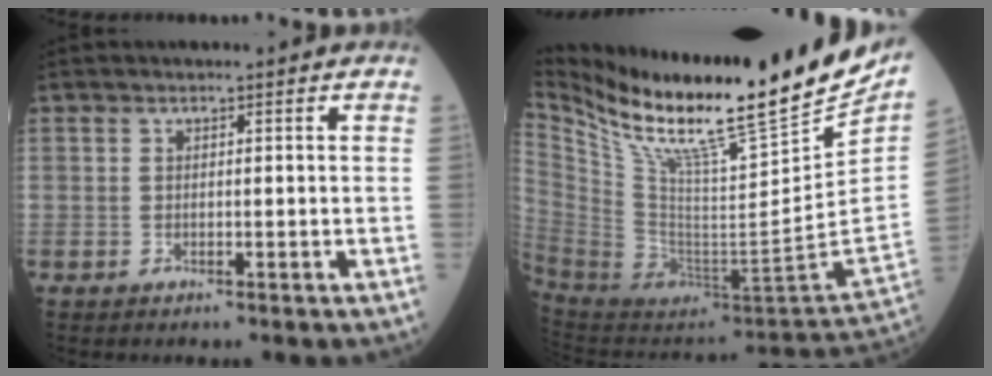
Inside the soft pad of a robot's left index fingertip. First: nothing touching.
{"total": 31.7, "force": [24.3, 2.4, 20.2], "torque": [-0.352, -0.078, 0.387]}